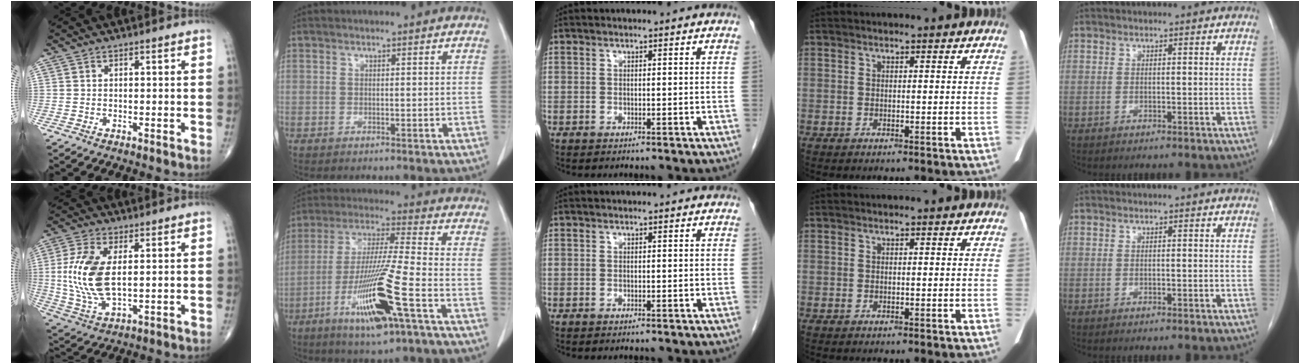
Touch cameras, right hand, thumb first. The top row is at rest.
{"thumb": {"total": 13.0, "force": [1.2, 6.5, 11.2], "torque": [-0.247, -0.009, 0.029]}, "index": {"total": 16.3, "force": [-7.0, 0.4, 14.8], "torque": [-0.302, -0.029, -0.128]}}